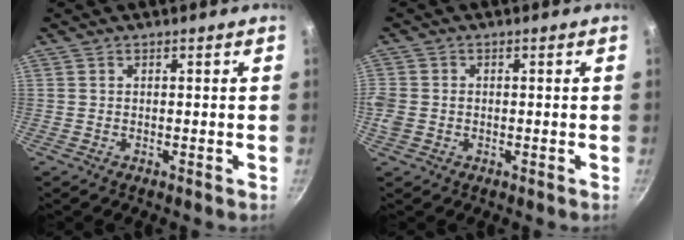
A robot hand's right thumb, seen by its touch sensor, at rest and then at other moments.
{"total": 4.0, "force": [-0.5, 3.3, 2.2], "torque": [-0.056, 0.006, -0.009]}